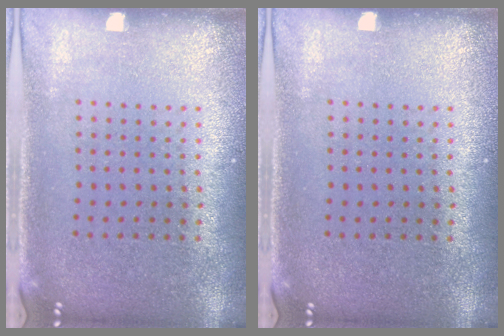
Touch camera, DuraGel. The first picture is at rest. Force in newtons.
{"total": 0.0}